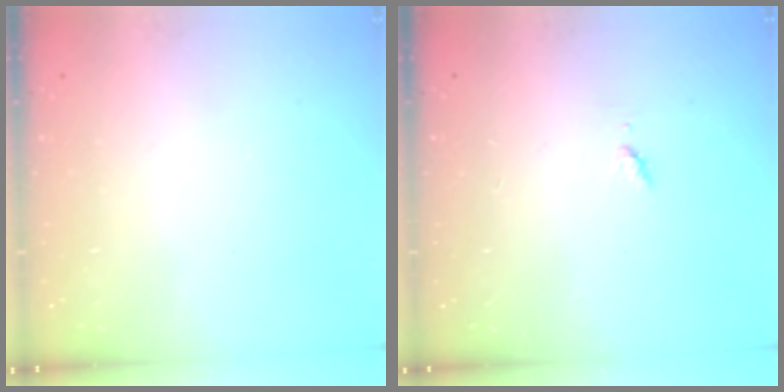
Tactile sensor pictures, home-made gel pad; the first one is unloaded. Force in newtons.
{"total": 3.5, "press": 3.4, "slide": 0.5}